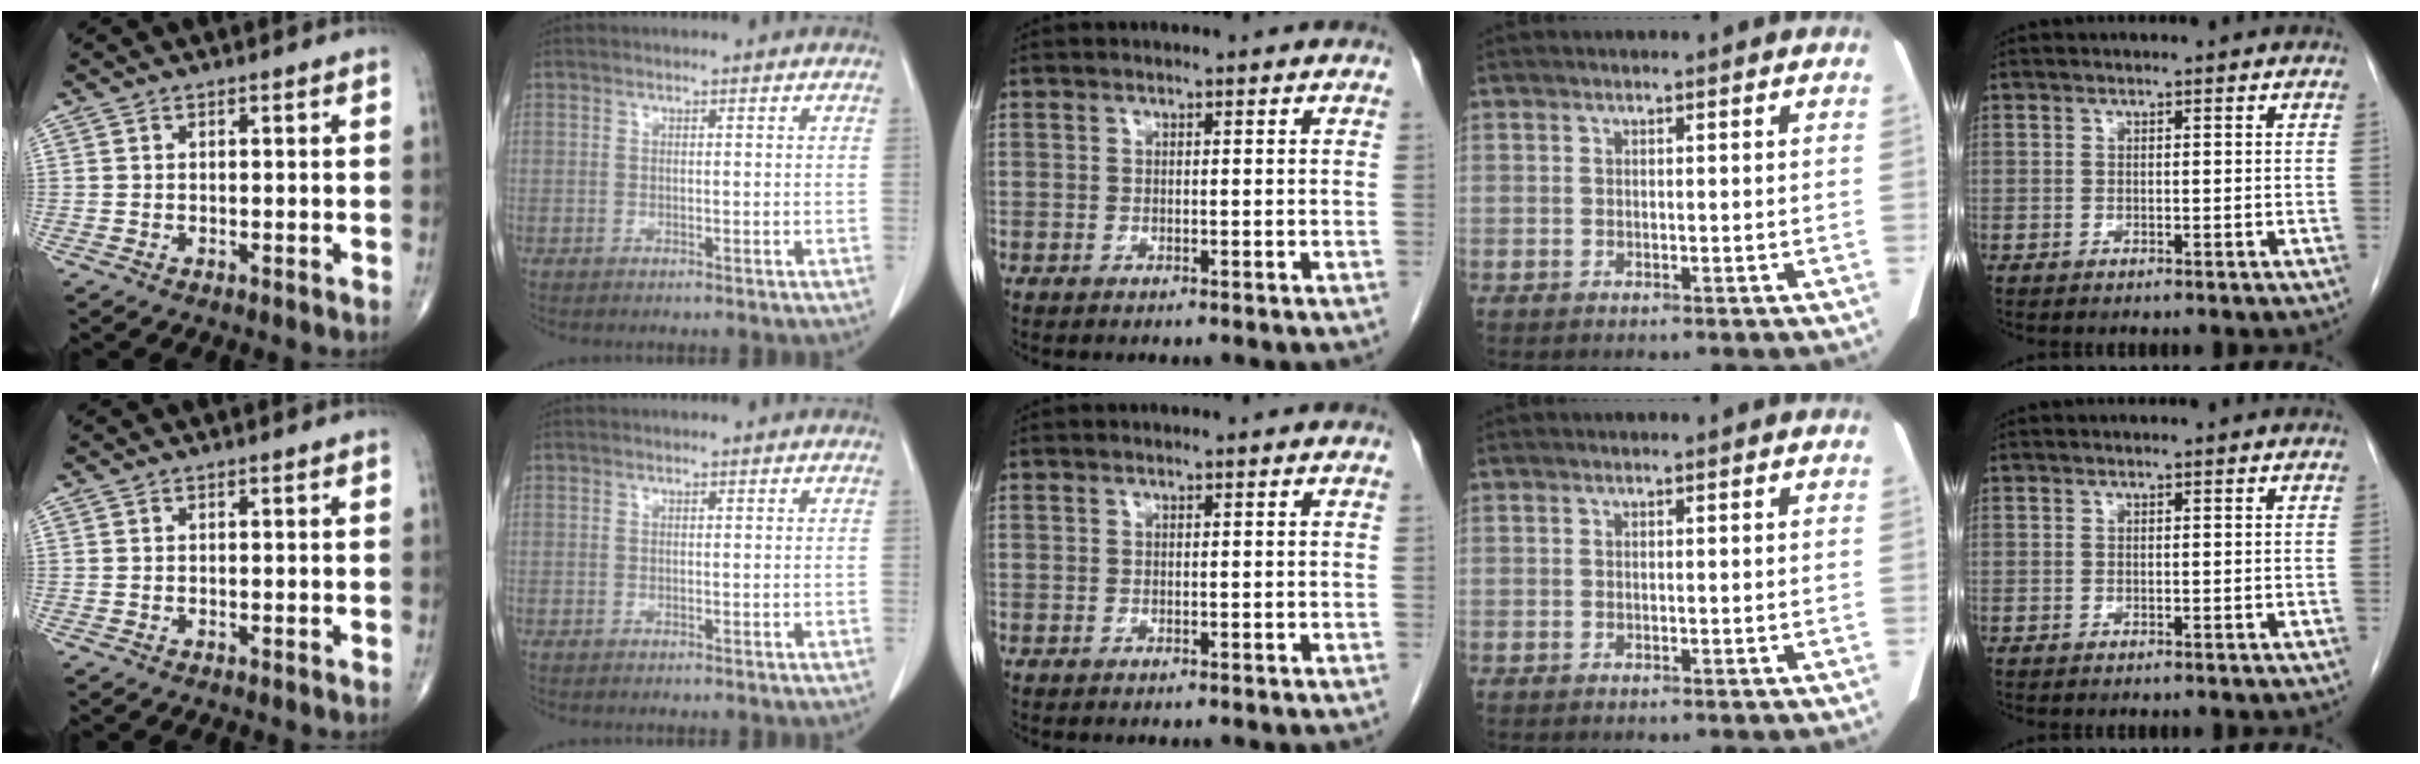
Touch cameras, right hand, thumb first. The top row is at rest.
{}